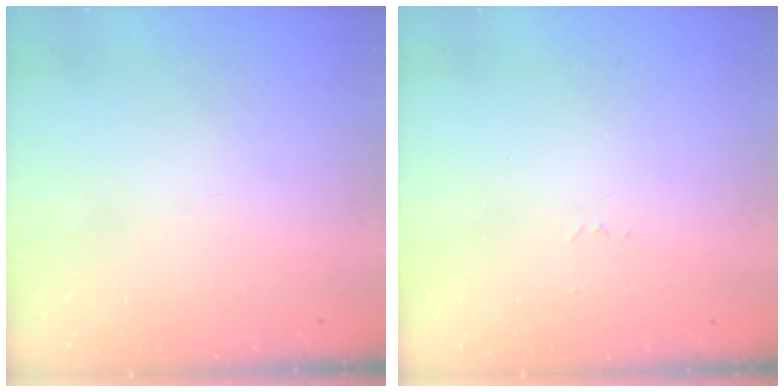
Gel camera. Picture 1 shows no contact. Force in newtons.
{"total": 2.6, "press": 2.6, "slide": 0.4}